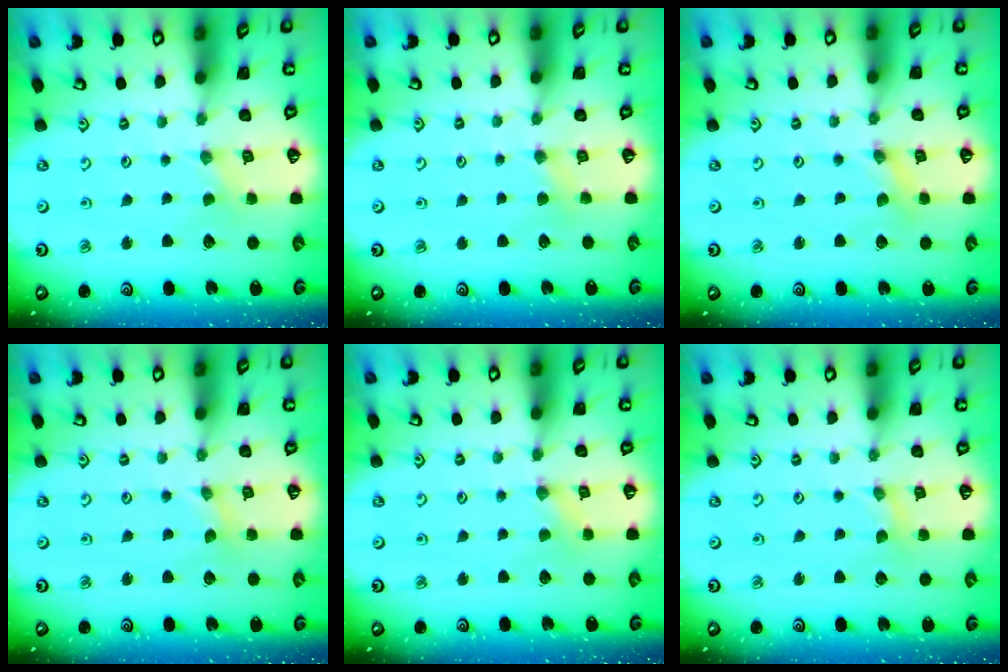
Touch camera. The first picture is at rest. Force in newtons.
{"total": 2.7, "press": 2.6, "slide": 0.4}
{"total": 0.8, "press": 0.8, "slide": 0.2}
{"total": 0.0}
{"total": 0.9, "press": 0.9, "slide": 0.3}
{"total": 0.8, "press": 0.8, "slide": 0.2}